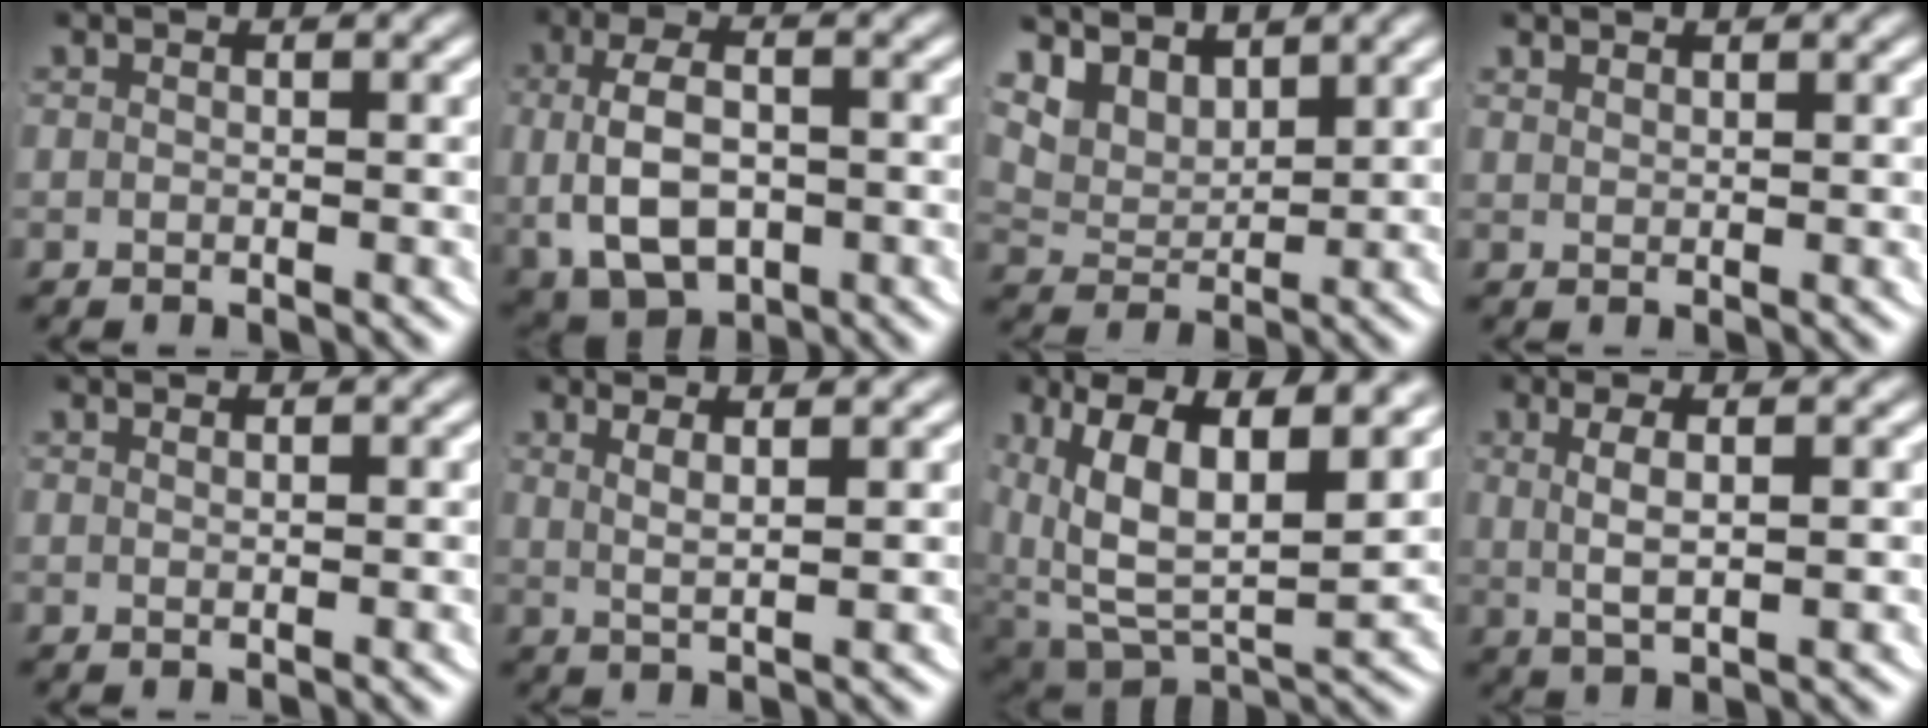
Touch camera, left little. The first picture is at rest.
{"total": 8.1, "force": [-0.6, 5.6, 5.7], "torque": [-0.124, -0.018, 0.001]}
{"total": 6.7, "force": [3.5, 4.9, 2.9], "torque": [-0.075, -0.003, 0.055]}
{"total": 1.0, "force": [1.0, -0.2, 0.1], "torque": [0.003, -0.004, 0.025]}
{"total": 0.5, "force": [0.4, -0.3, 0.2], "torque": [0.001, -0.004, 0.010]}
{"total": 3.0, "force": [1.4, 0.5, 2.6], "torque": [-0.043, -0.001, 0.028]}
{"total": 11.6, "force": [1.2, 8.3, 8.0], "torque": [-0.178, -0.053, 0.041]}
{"total": 3.5, "force": [0.7, 0.7, 3.3], "torque": [-0.062, -0.004, 0.023]}